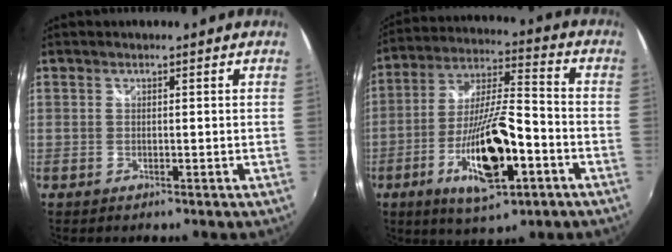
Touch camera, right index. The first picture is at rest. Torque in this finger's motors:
{"motor_torque": [1.14, 1.00, 0.77, 0.16]}